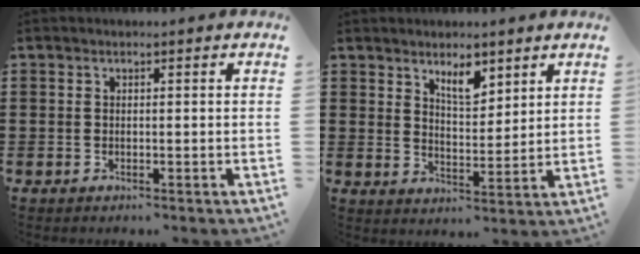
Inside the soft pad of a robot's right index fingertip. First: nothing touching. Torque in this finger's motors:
{"motor_torque": [0.04, 0.00, 0.08, 0.03]}